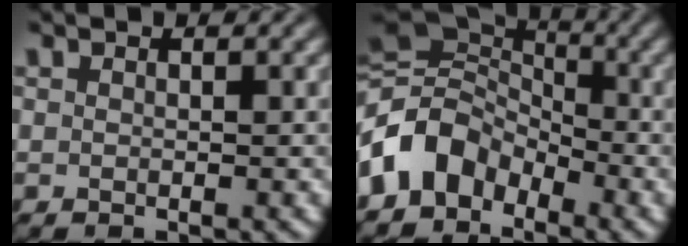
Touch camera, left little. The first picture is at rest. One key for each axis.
{"total": 7.8, "fx": -3.5, "fy": 5.7, "fz": 4.0, "tx": -0.061, "ty": 0.009, "tz": -0.084}